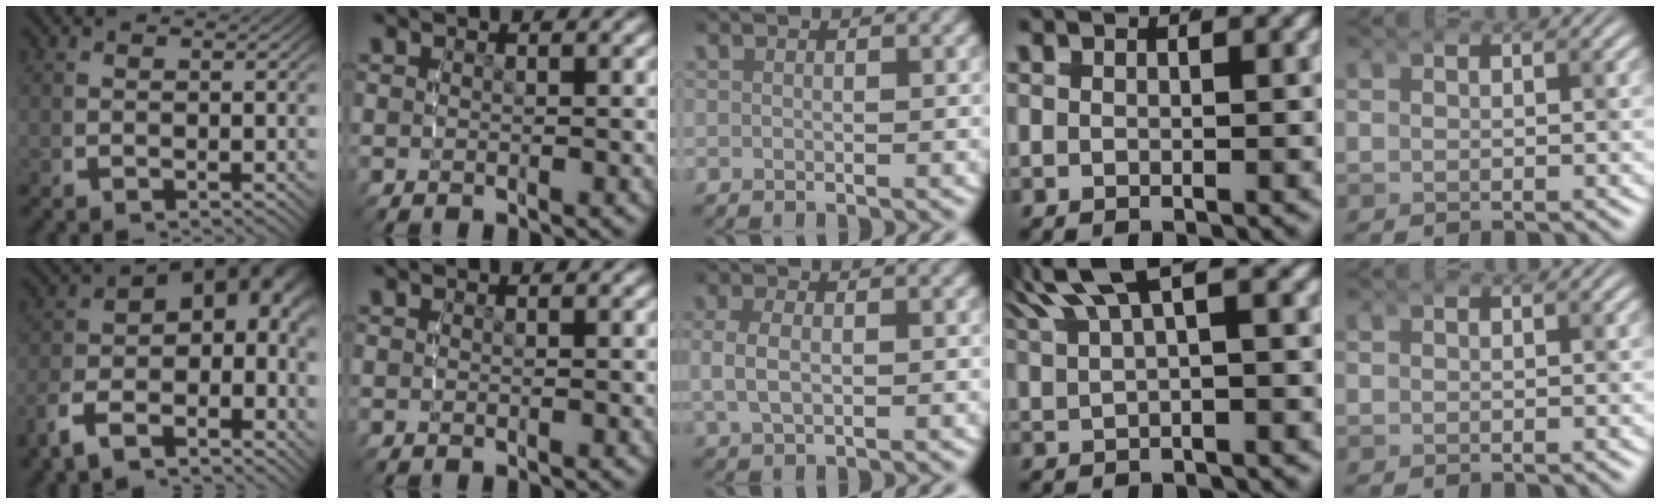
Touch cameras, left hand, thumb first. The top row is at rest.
{"thumb": {"total": 11.5, "force": [-0.4, 6.9, 9.2], "torque": [-0.130, 0.005, -0.030]}, "middle": {"total": 2.7, "force": [0.2, 1.7, 2.1], "torque": [-0.058, -0.003, 0.008]}, "ring": {"total": 5.1, "force": [2.8, 2.1, 3.8], "torque": [-0.065, 0.015, 0.043]}}